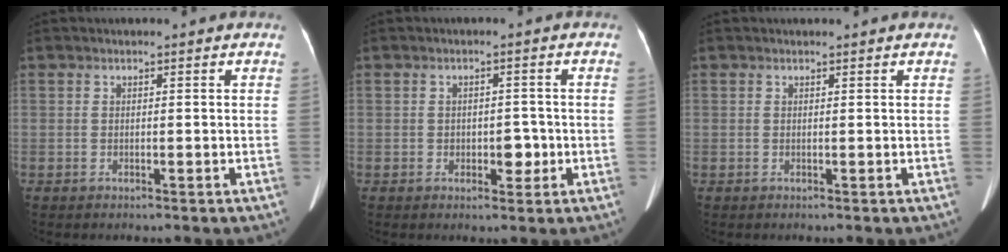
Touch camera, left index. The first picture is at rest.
{"total": 2.9, "force": [-0.7, 1.9, 2.1], "torque": [-0.025, 0.003, -0.005]}
{"total": 1.2, "force": [1.1, 0.1, 0.3], "torque": [-0.010, 0.011, 0.013]}